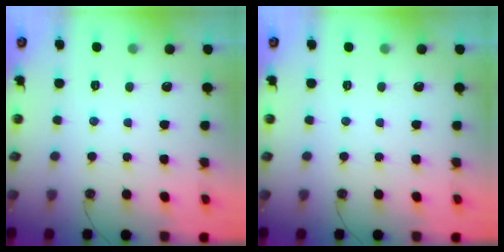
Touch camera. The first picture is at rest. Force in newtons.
{"total": 0.0}